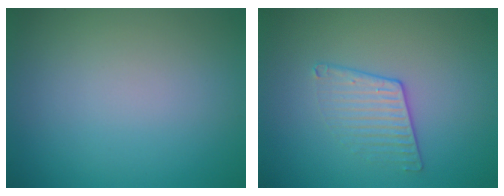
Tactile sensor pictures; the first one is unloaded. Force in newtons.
{"total": 2.0, "press": 1.5, "slide": 1.3}